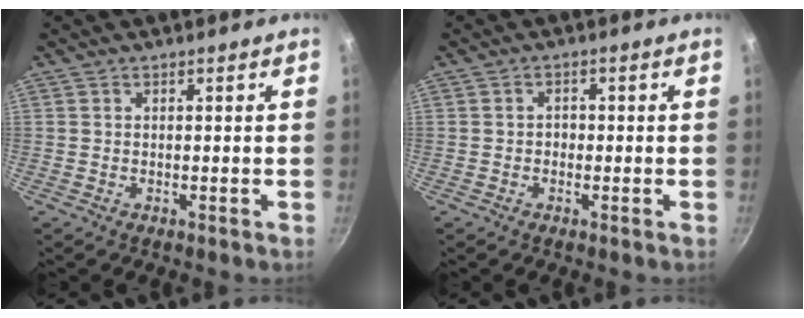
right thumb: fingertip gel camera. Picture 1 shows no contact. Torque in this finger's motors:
{"motor_torque": [-0.47, 0.28, 0.13, 0.27, 0.08]}